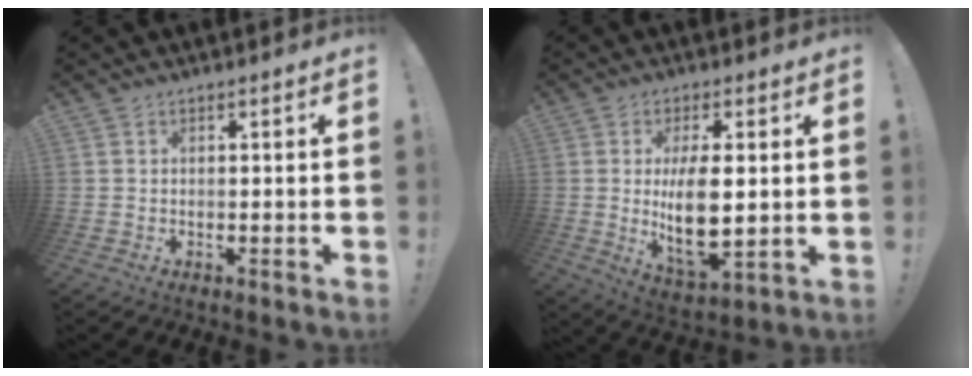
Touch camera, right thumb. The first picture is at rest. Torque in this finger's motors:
{"motor_torque": [-0.05, 0.25, 0.55, 0.42, 0.35]}